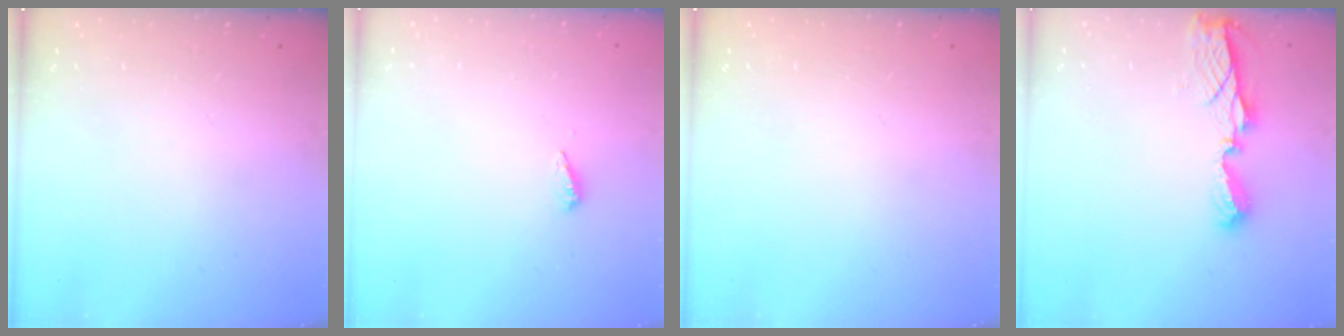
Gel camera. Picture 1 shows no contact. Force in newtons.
{"total": 3.5, "press": 3.5, "slide": 0.3}
{"total": 0.0}
{"total": 7.5, "press": 7.5, "slide": 0.5}